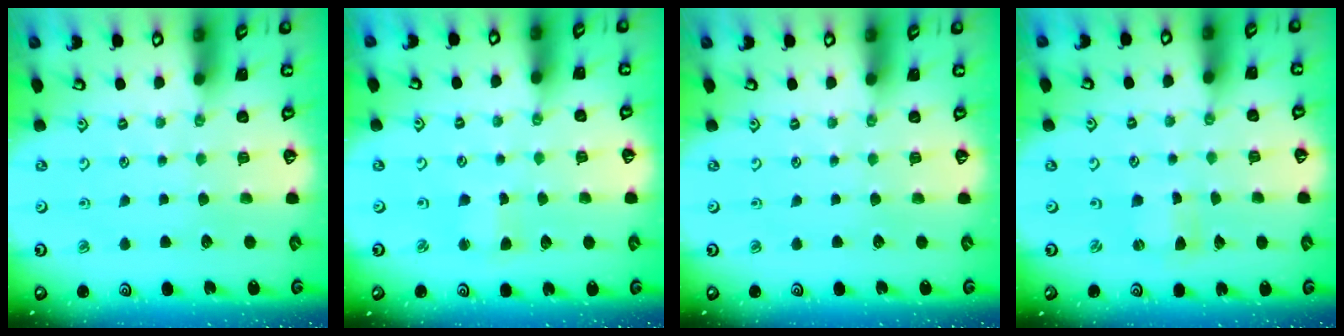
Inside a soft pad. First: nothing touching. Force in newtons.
{"total": 2.1, "press": 2.1, "slide": 0.5}
{"total": 0.0}
{"total": 0.0}